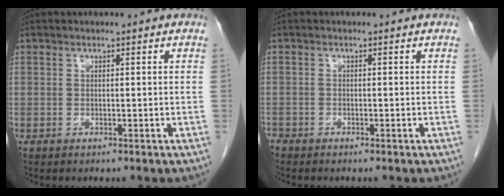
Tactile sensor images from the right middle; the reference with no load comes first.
{"total": 1.0, "force": [-1.0, 0.3, 0.2], "torque": [0.002, 0.000, -0.018]}